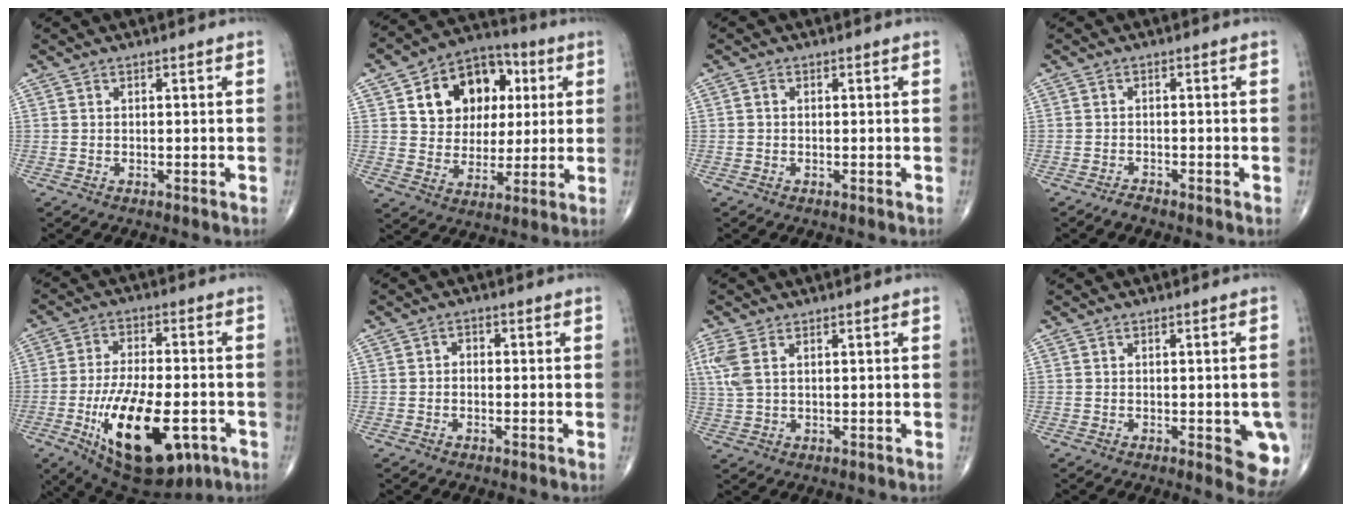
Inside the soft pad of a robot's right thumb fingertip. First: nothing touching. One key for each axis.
{"total": 16.3, "fx": 4.8, "fy": 12.4, "fz": 9.4, "tx": -0.100, "ty": 0.005, "tz": 0.078}
{"total": 0.6, "fx": 0.0, "fy": 0.5, "fz": 0.3, "tx": -0.003, "ty": 0.001, "tz": -0.005}
{"total": 1.1, "fx": -1.1, "fy": 0.1, "fz": 0.3, "tx": -0.007, "ty": -0.003, "tz": -0.025}
{"total": 21.4, "fx": -7.3, "fy": 9.7, "fz": 17.6, "tx": -0.304, "ty": 0.004, "tz": -0.100}
{"total": 1.4, "fx": -0.2, "fy": 1.1, "fz": 0.9, "tx": -0.002, "ty": 0.007, "tz": -0.009}
{"total": 5.0, "fx": 1.8, "fy": 2.6, "fz": 3.9, "tx": -0.114, "ty": 0.010, "tz": 0.046}
{"total": 7.6, "fx": -2.0, "fy": 2.6, "fz": 6.9, "tx": -0.055, "ty": -0.010, "tz": -0.021}